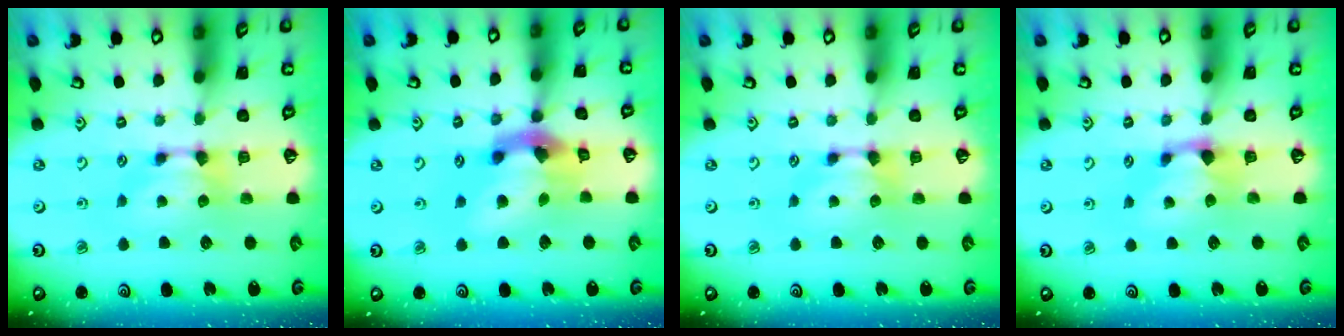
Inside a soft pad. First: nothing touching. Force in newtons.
{"total": 7.8, "press": 7.4, "slide": 2.3}
{"total": 0.0}
{"total": 1.1, "press": 0.1, "slide": 1.1}